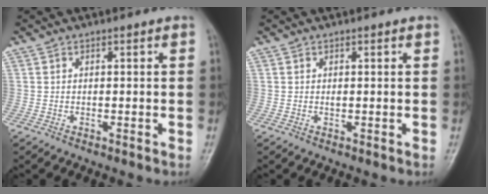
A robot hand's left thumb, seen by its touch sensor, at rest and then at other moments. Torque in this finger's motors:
{"motor_torque": [0.27, 0.26, 0.22, 0.15, 0.00]}